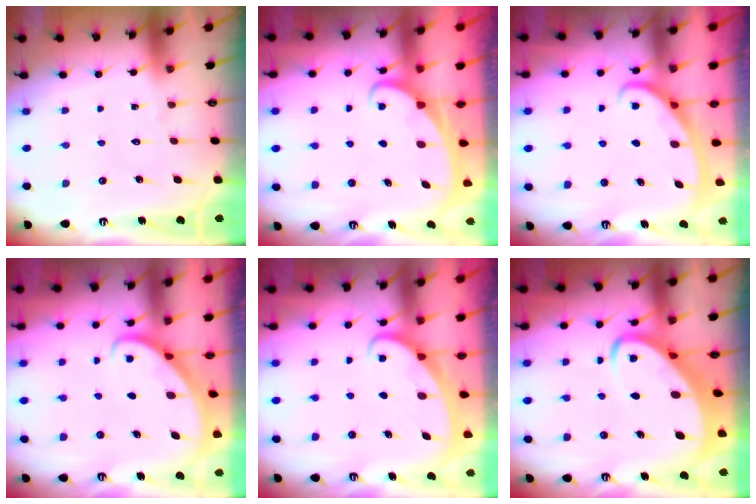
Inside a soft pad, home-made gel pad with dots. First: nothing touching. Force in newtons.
{"total": 1.9, "press": 1.9, "slide": 0.1}
{"total": 2.8, "press": 2.8, "slide": 0.4}
{"total": 2.7, "press": 2.7, "slide": 0.2}
{"total": 2.2, "press": 2.2, "slide": 0.2}
{"total": 5.1, "press": 5.0, "slide": 0.7}